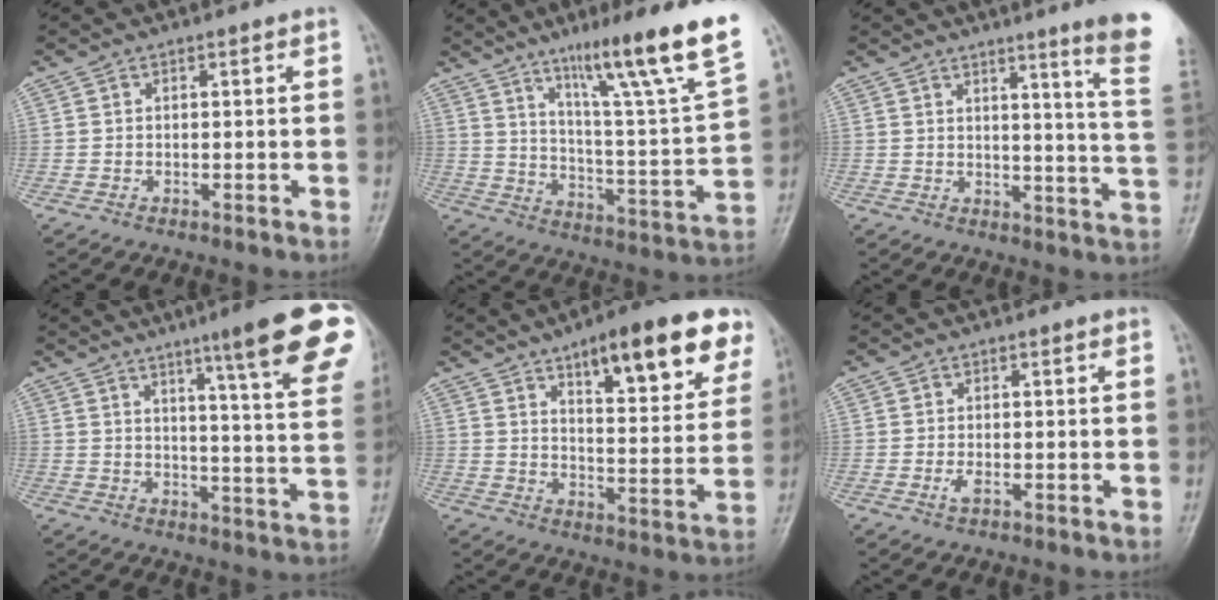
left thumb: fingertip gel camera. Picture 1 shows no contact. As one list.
[{"total": 22.0, "force": [13.6, 1.3, 17.3], "torque": [-0.235, -0.057, 0.211]}, {"total": 13.6, "force": [9.0, -1.0, 10.1], "torque": [-0.123, -0.075, 0.098]}, {"total": 20.6, "force": [12.3, 1.9, 16.4], "torque": [-0.193, -0.052, 0.153]}, {"total": 18.7, "force": [10.9, 5.7, 14.1], "torque": [-0.153, -0.042, 0.156]}, {"total": 1.6, "force": [-0.5, 0.6, 1.4], "torque": [-0.030, 0.004, -0.007]}]